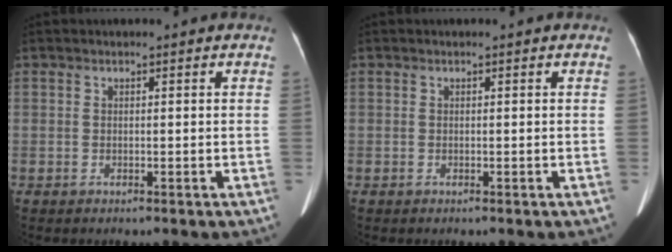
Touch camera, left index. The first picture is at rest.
{"total": 0.0}